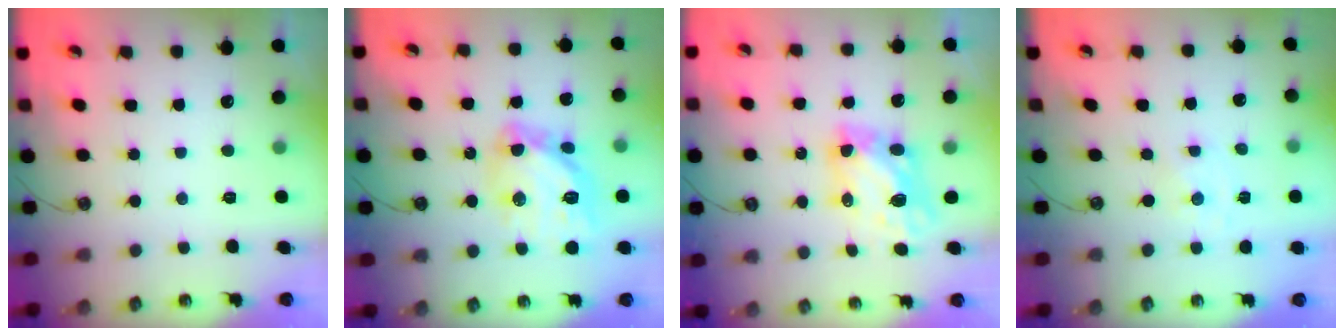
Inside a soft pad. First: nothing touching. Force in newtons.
{"total": 15.5, "press": 15.4, "slide": 1.4}
{"total": 6.3, "press": 6.3, "slide": 0.7}
{"total": 0.0}